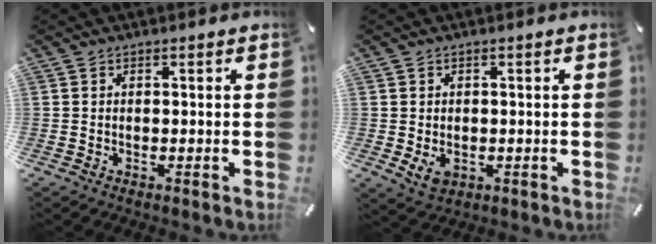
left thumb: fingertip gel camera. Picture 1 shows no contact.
{"total": 3.7, "force": [-0.8, 3.0, 2.0], "torque": [-0.022, -0.003, -0.014]}